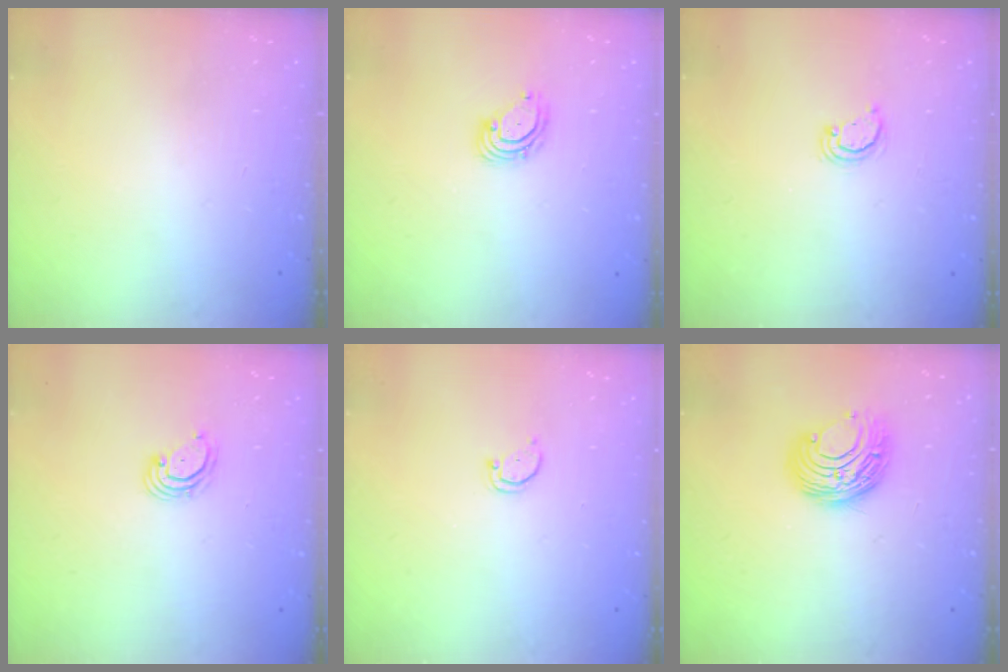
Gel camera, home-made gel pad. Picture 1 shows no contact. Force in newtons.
{"total": 4.0, "press": 4.0, "slide": 0.5}
{"total": 2.5, "press": 2.5, "slide": 0.3}
{"total": 2.8, "press": 2.8, "slide": 0.2}
{"total": 1.8, "press": 1.8, "slide": 0.1}
{"total": 9.0, "press": 9.0, "slide": 0.2}